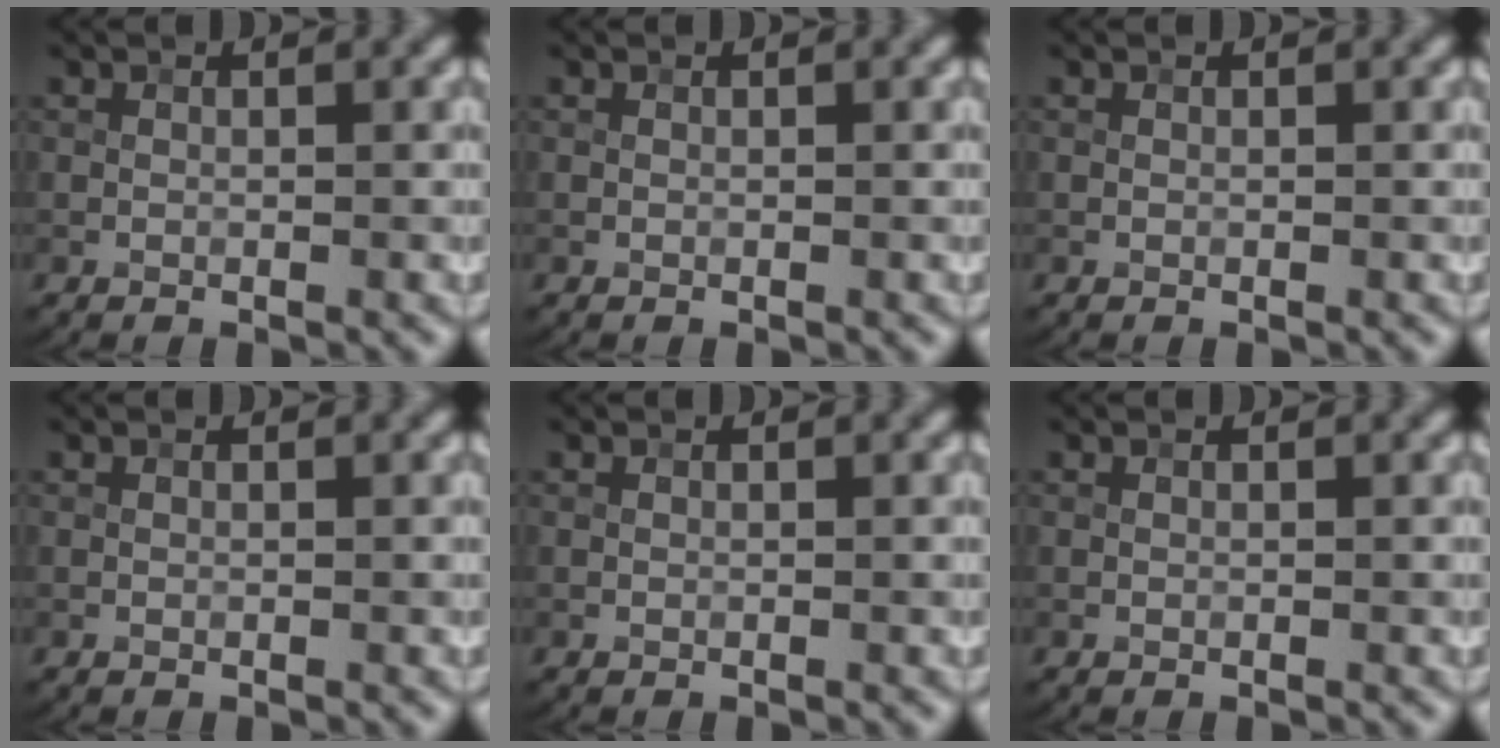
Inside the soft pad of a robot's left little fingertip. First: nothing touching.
{"total": 0.0}
{"total": 0.0}
{"total": 0.0}
{"total": 0.0}
{"total": 0.0}